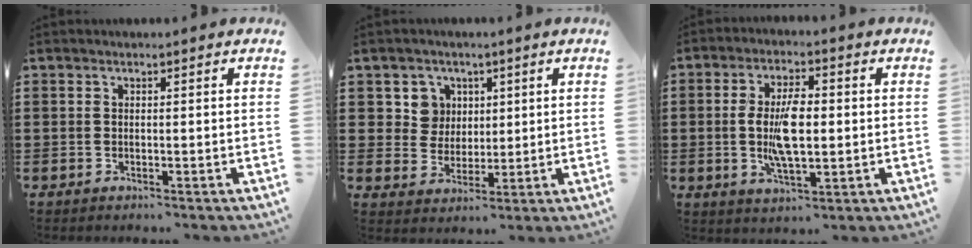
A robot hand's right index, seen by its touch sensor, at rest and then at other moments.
{"total": 5.7, "force": [2.0, 5.2, 1.1], "torque": [-0.042, 0.015, 0.036]}
{"total": 7.9, "force": [-0.1, 3.2, 7.2], "torque": [-0.153, 0.000, -0.008]}